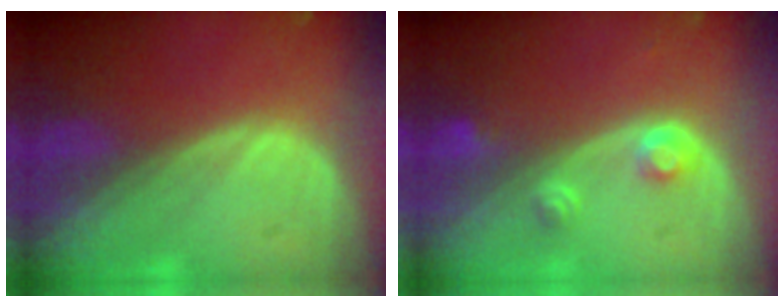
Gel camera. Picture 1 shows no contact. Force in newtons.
{"total": 2.9, "press": 2.7, "slide": 1.0}